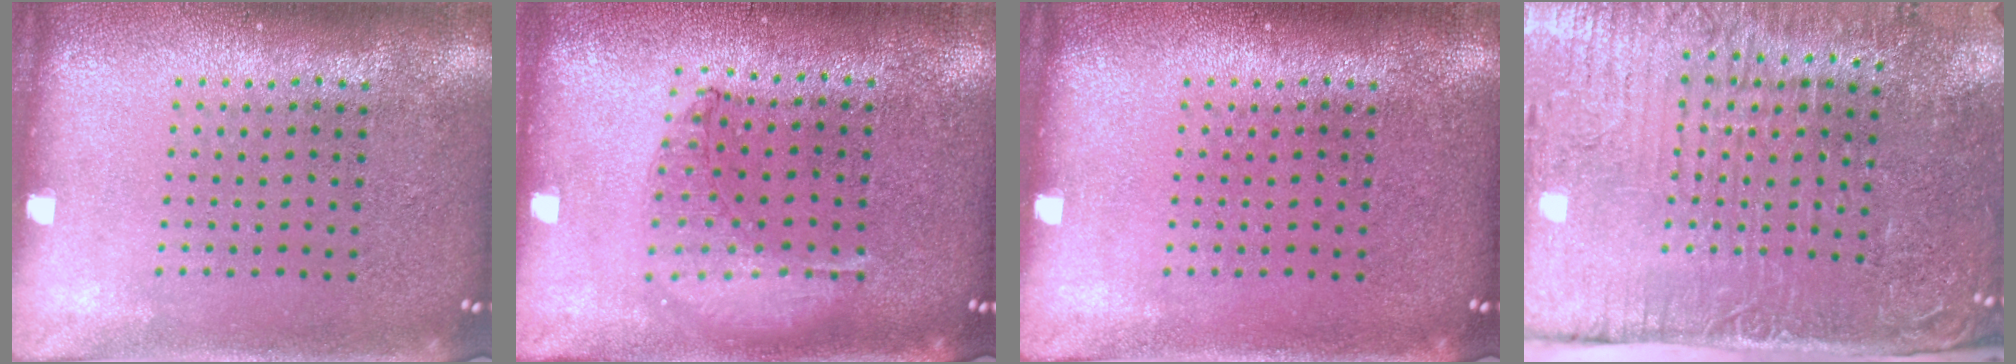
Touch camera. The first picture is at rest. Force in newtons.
{"total": 0.9, "press": 0.9, "slide": 0.2}
{"total": 0.0}
{"total": 5.5, "press": 4.5, "slide": 3.0}